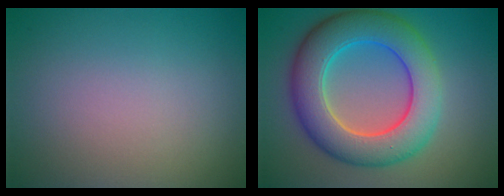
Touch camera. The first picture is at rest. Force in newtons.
{"total": 8.8, "press": 8.8, "slide": 0.2}